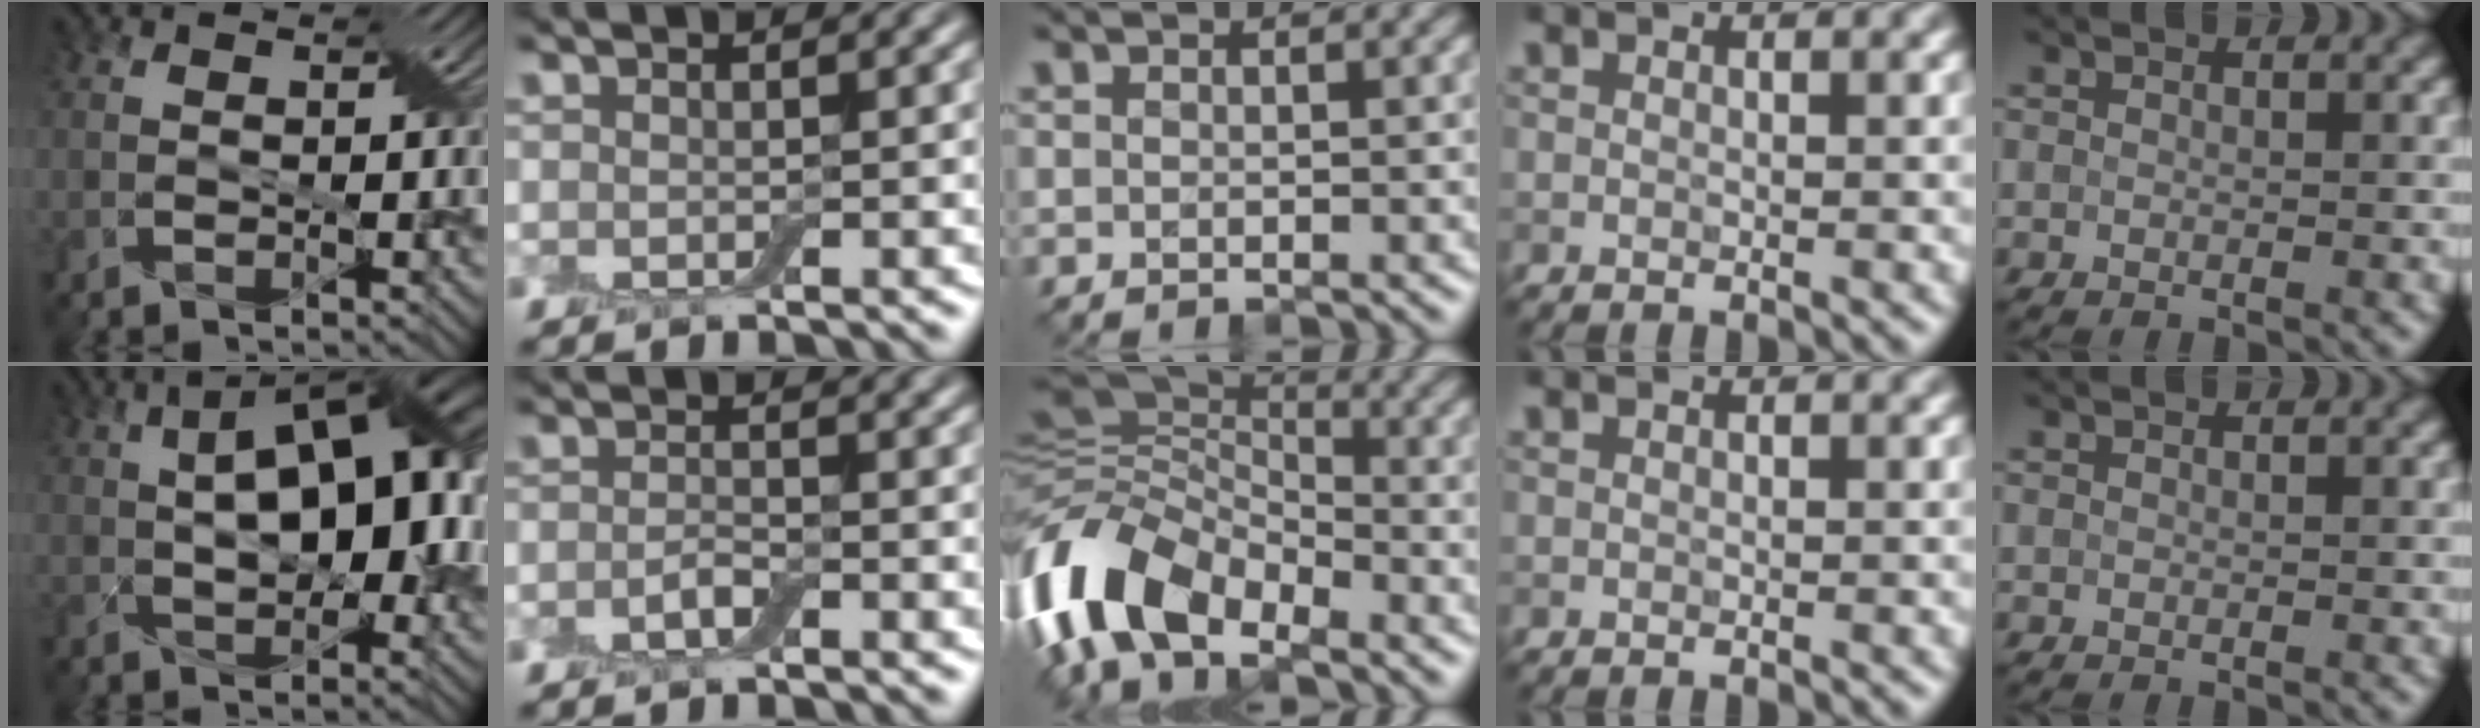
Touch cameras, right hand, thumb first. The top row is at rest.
{"thumb": {"total": 13.6, "force": [1.7, 6.4, 11.8], "torque": [-0.179, 0.021, 0.026]}, "index": {"total": 1.4, "force": [-0.8, 0.4, 1.1], "torque": [-0.024, 0.002, -0.018]}, "middle": {"total": 10.0, "force": [-5.7, 5.5, 6.1], "torque": [-0.119, -0.003, -0.126]}}